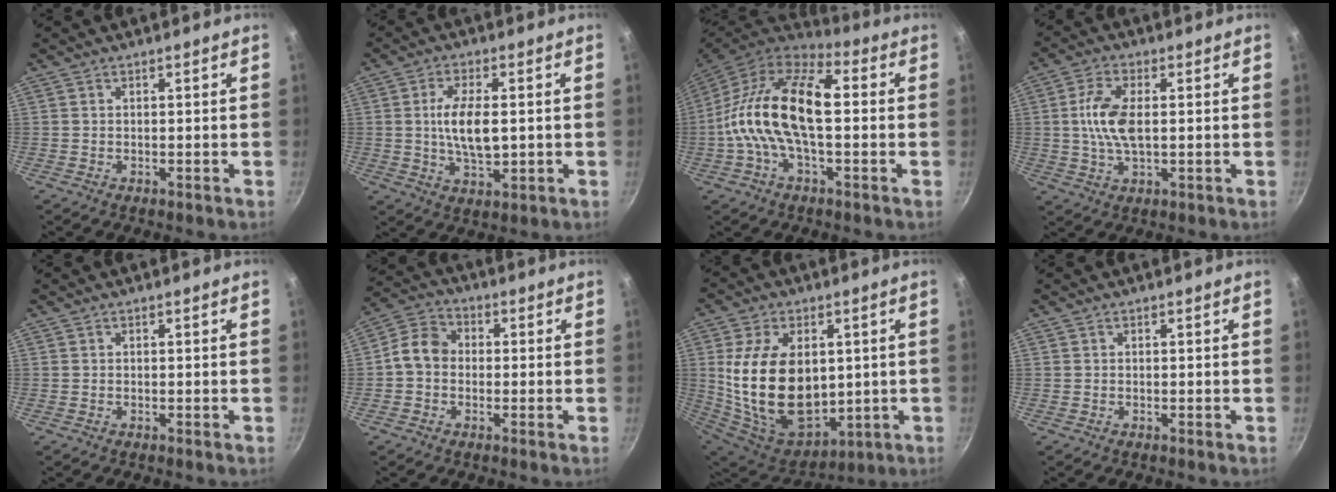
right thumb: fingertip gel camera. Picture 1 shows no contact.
{"total": 9.3, "force": [0.2, 4.3, 8.2], "torque": [-0.147, 0.001, 0.006]}
{"total": 18.4, "force": [0.3, 9.1, 16.0], "torque": [-0.290, 0.031, -0.017]}
{"total": 8.6, "force": [0.7, 4.1, 7.5], "torque": [-0.152, 0.005, 0.011]}
{"total": 0.0}
{"total": 6.9, "force": [-0.5, 5.7, 3.9], "torque": [-0.048, 0.021, -0.032]}
{"total": 23.2, "force": [1.9, 15.0, 17.5], "torque": [-0.295, -0.023, 0.058]}
{"total": 0.0}